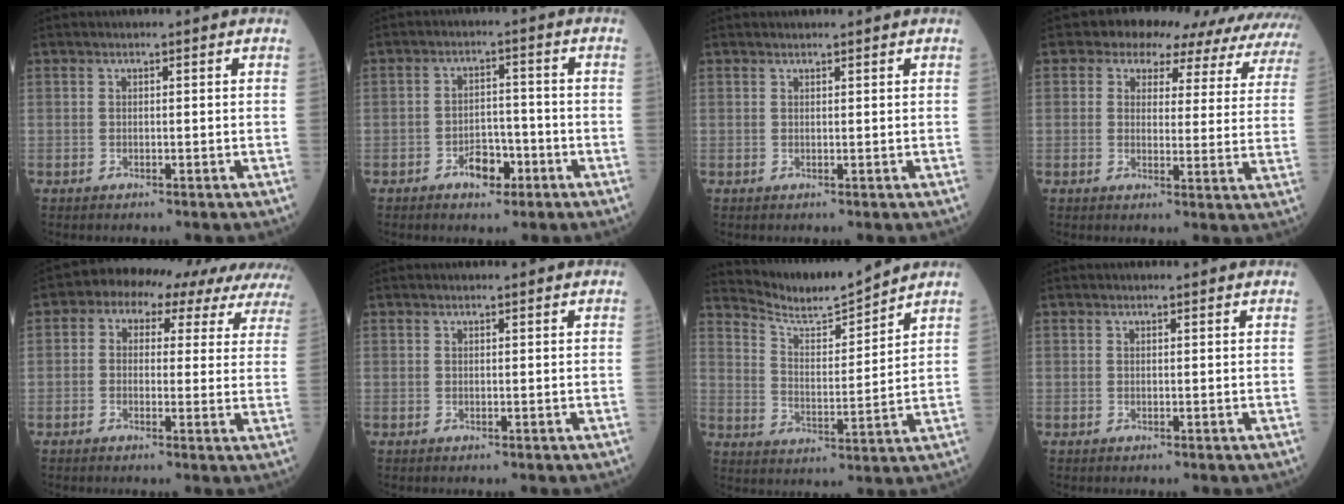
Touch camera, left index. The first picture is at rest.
{"total": 4.5, "force": [-2.5, 2.5, 2.8], "torque": [-0.045, 0.008, -0.039]}
{"total": 1.7, "force": [1.6, 0.1, 0.4], "torque": [-0.008, 0.008, 0.026]}
{"total": 16.7, "force": [14.9, 6.5, 3.8], "torque": [-0.018, -0.017, 0.132]}
{"total": 13.1, "force": [10.0, 6.3, 5.6], "torque": [-0.062, 0.043, 0.102]}
{"total": 1.0, "force": [1.0, 0.0, 0.2], "torque": [-0.006, 0.003, 0.018]}
{"total": 9.1, "force": [9.0, -0.8, 0.7], "torque": [-0.035, -0.008, 0.169]}
{"total": 1.6, "force": [1.5, 0.1, 0.3], "torque": [-0.010, 0.004, 0.020]}